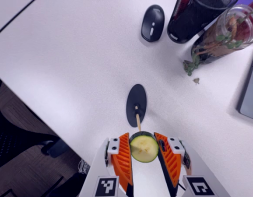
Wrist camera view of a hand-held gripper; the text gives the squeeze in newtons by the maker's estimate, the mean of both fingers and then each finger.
{"total": 8.5, "left": 8.1, "right": 8.9}